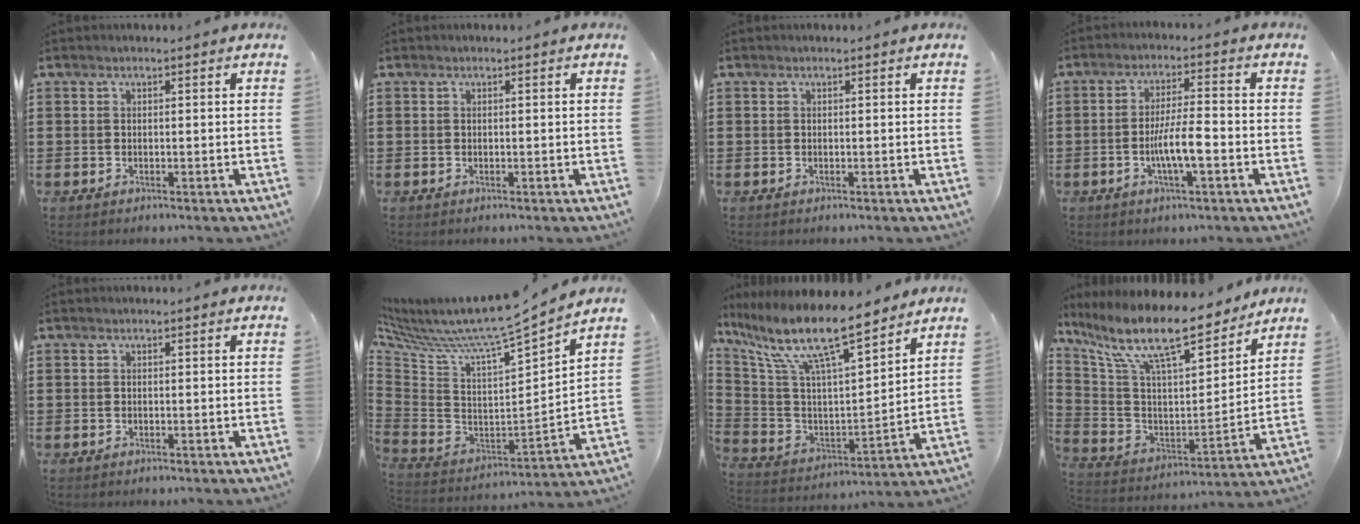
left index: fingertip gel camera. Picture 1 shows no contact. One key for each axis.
{"total": 0.0}
{"total": 0.0}
{"total": 6.5, "fx": -1.9, "fy": 1.3, "fz": 6.1, "tx": -0.114, "ty": 0.002, "tz": -0.038}
{"total": 0.0}
{"total": 8.0, "fx": 6.7, "fy": -0.2, "fz": 4.4, "tx": -0.110, "ty": -0.063, "tz": 0.100}
{"total": 12.9, "fx": 9.9, "fy": 2.3, "fz": 7.9, "tx": -0.190, "ty": -0.061, "tz": 0.170}
{"total": 14.3, "fx": 11.2, "fy": 2.9, "fz": 8.4, "tx": -0.196, "ty": -0.069, "tz": 0.192}